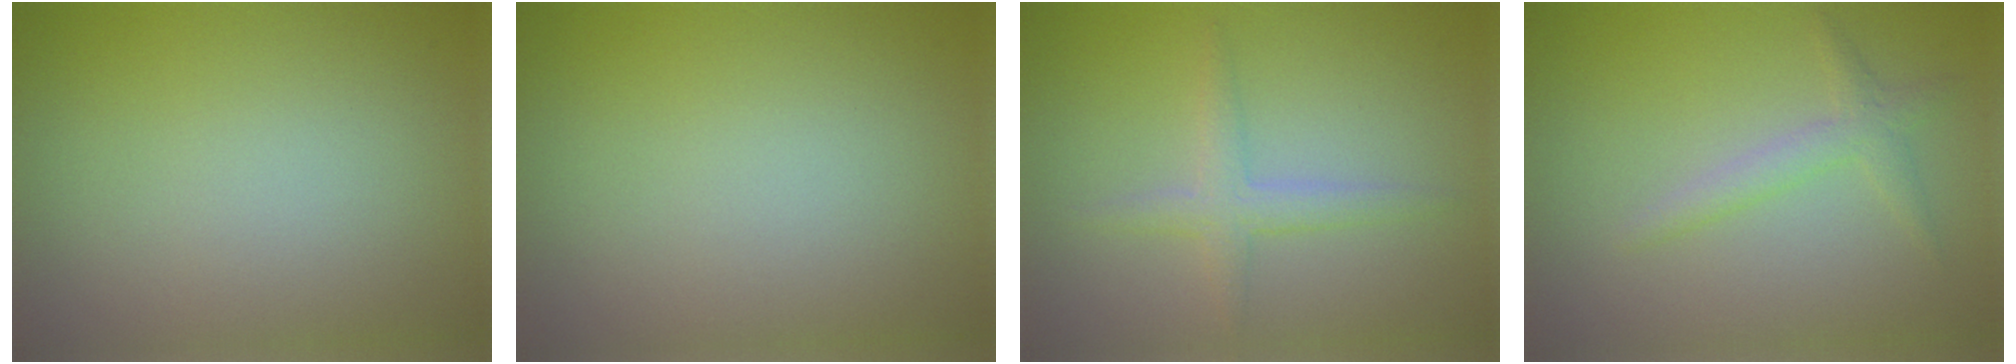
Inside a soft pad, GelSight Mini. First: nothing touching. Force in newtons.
{"total": 0.0}
{"total": 2.2, "press": 2.2, "slide": 0.1}
{"total": 1.9, "press": 1.9, "slide": 0.1}